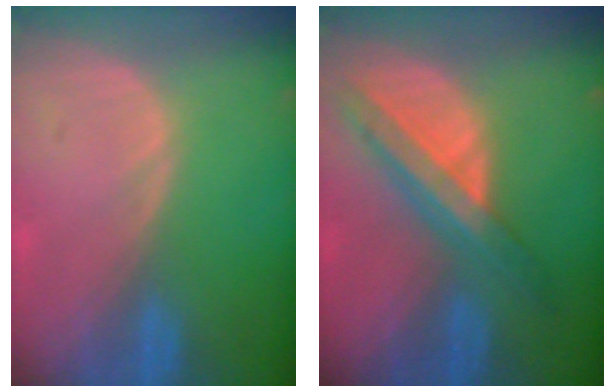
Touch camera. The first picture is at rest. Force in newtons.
{"total": 8.3, "press": 7.1, "slide": 4.4}